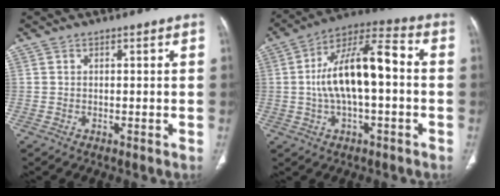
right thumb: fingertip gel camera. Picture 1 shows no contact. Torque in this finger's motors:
{"motor_torque": [2.08, 2.16, 2.04, -0.54, 0.18]}